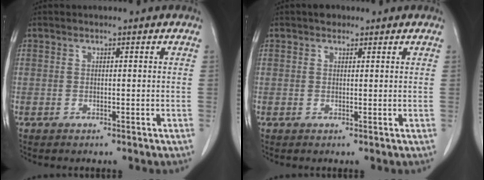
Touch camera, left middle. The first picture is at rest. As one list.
[{"total": 1.6, "force": [1.2, 1.0, 0.5], "torque": [-0.009, 0.010, 0.015]}]